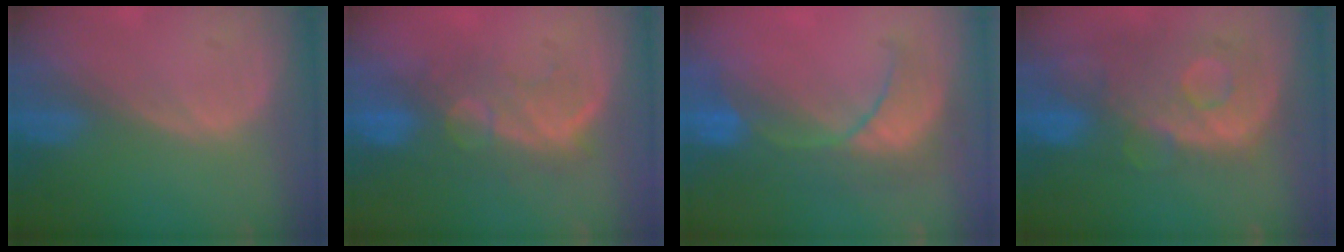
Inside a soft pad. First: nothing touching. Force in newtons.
{"total": 9.2, "press": 8.3, "slide": 4.0}
{"total": 8.1, "press": 8.1, "slide": 0.7}
{"total": 11.2, "press": 9.7, "slide": 5.5}